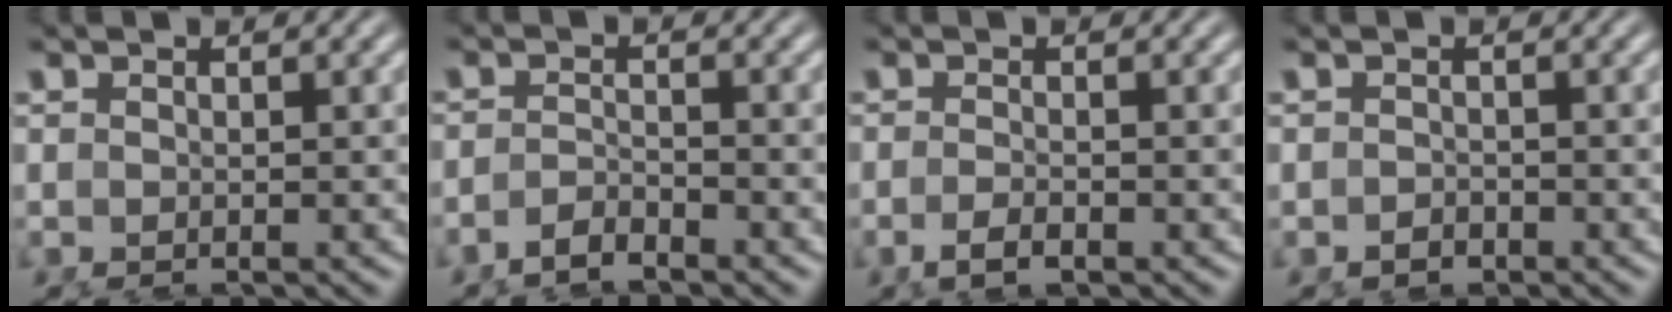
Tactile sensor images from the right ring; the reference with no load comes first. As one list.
[{"total": 1.8, "force": [-1.7, -0.3, 0.4], "torque": [-0.003, 0.000, -0.032]}, {"total": 1.5, "force": [-1.1, -0.2, 1.0], "torque": [-0.018, -0.004, -0.018]}, {"total": 0.9, "force": [-0.7, -0.4, -0.4], "torque": [0.013, -0.006, -0.008]}]